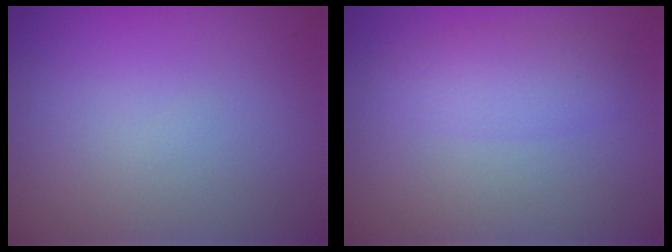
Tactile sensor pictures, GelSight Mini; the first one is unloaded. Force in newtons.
{"total": 2.5, "press": 2.5, "slide": 0.2}